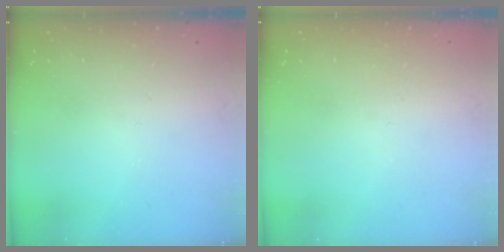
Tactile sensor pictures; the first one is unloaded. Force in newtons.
{"total": 0.7, "press": 0.7, "slide": 0.1}